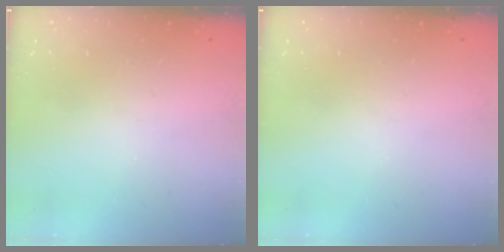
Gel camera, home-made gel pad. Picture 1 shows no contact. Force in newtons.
{"total": 0.0}